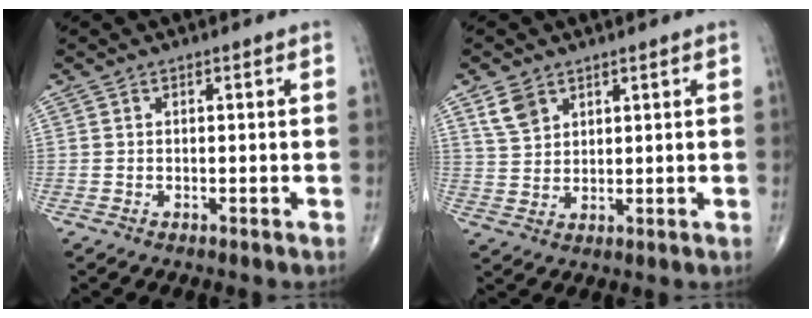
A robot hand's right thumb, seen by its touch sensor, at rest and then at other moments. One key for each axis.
{"total": 4.9, "fx": 3.0, "fy": 3.2, "fz": 2.1, "tx": -0.029, "ty": -0.011, "tz": 0.065}